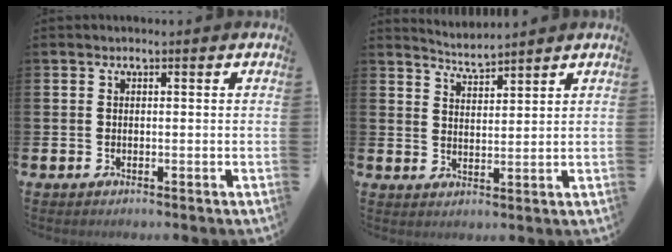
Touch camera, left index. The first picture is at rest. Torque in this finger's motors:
{"motor_torque": [-0.21, -0.14, -0.04, 0.01]}